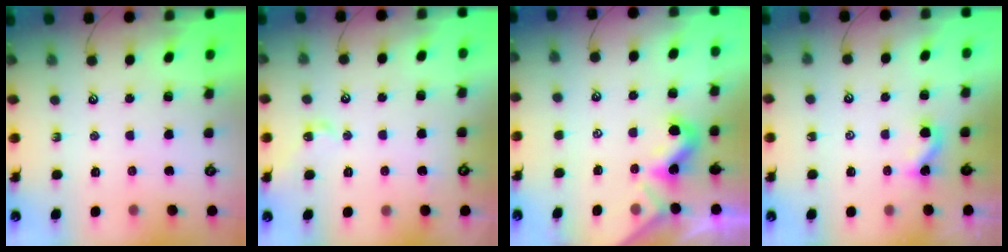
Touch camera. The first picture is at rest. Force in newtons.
{"total": 3.8, "press": 3.7, "slide": 0.8}
{"total": 2.0, "press": 1.9, "slide": 0.5}
{"total": 2.7, "press": 2.7, "slide": 0.3}